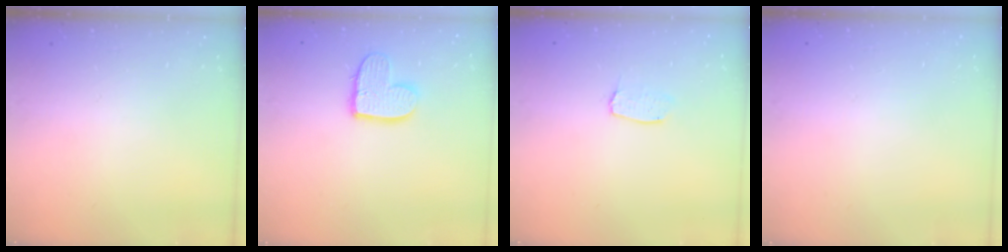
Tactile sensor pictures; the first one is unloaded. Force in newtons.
{"total": 10.9, "press": 10.8, "slide": 0.7}
{"total": 4.0, "press": 4.0, "slide": 0.3}
{"total": 0.0}